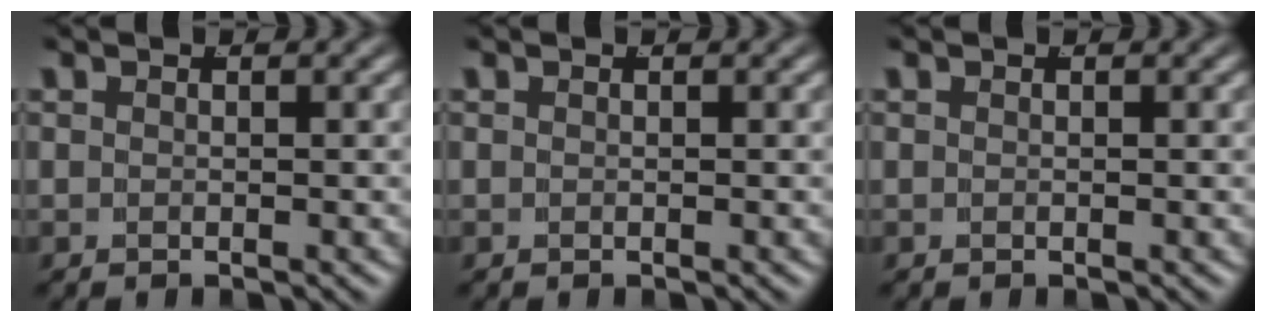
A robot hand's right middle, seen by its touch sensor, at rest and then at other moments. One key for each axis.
{"total": 0.0}
{"total": 0.0}